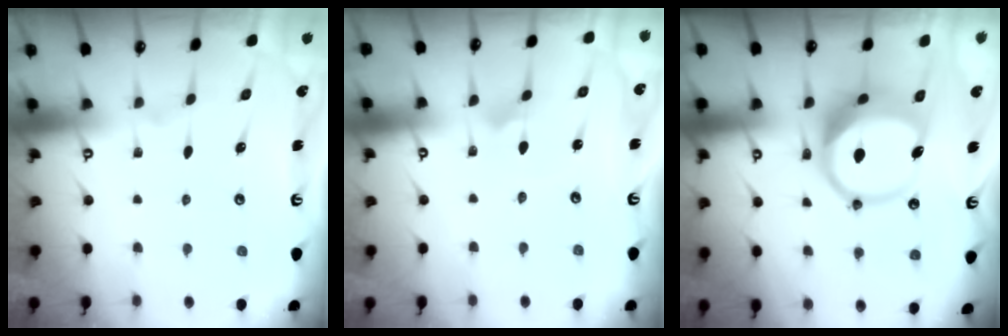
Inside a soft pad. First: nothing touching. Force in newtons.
{"total": 2.4, "press": 2.4, "slide": 0.1}
{"total": 11.5, "press": 11.3, "slide": 2.1}